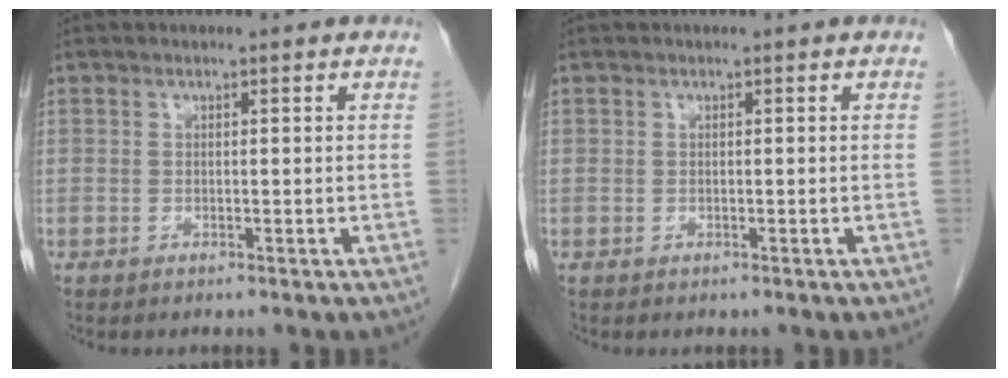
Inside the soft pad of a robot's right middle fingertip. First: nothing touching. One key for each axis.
{"total": 0.0}